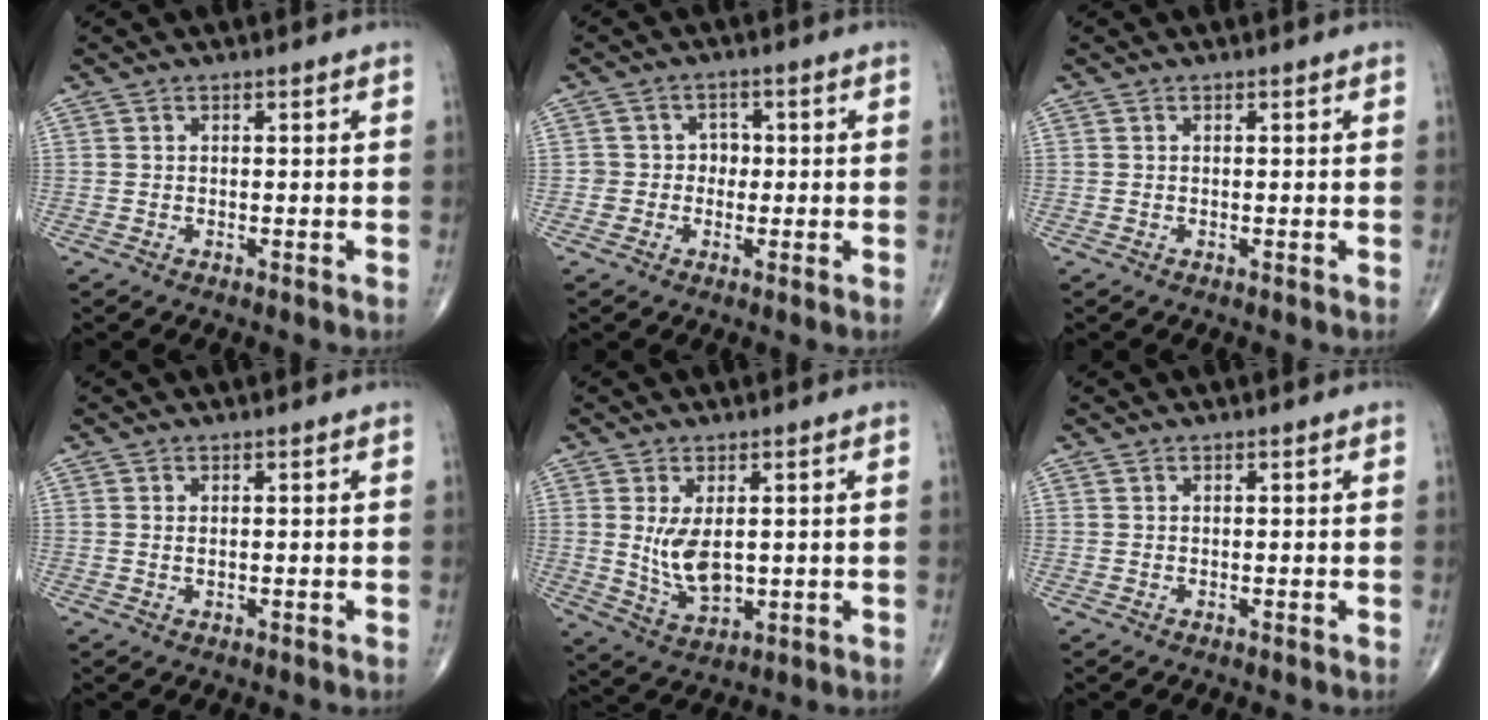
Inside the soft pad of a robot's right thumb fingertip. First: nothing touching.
{"total": 3.3, "force": [-0.3, 3.2, 0.7], "torque": [0.023, 0.012, -0.012]}
{"total": 0.0}
{"total": 0.6, "force": [0.2, 0.2, 0.5], "torque": [-0.012, -0.001, 0.006]}
{"total": 7.4, "force": [0.9, 3.9, 6.2], "torque": [-0.109, -0.018, 0.032]}
{"total": 0.0}